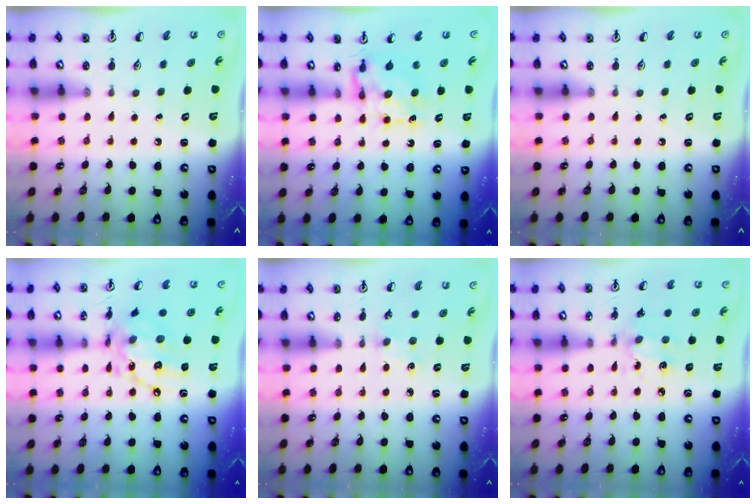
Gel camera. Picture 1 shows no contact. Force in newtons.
{"total": 7.2, "press": 7.2, "slide": 0.7}
{"total": 0.0}
{"total": 15.5, "press": 15.5, "slide": 1.2}
{"total": 2.8, "press": 2.7, "slide": 0.4}
{"total": 5.0, "press": 4.7, "slide": 1.7}